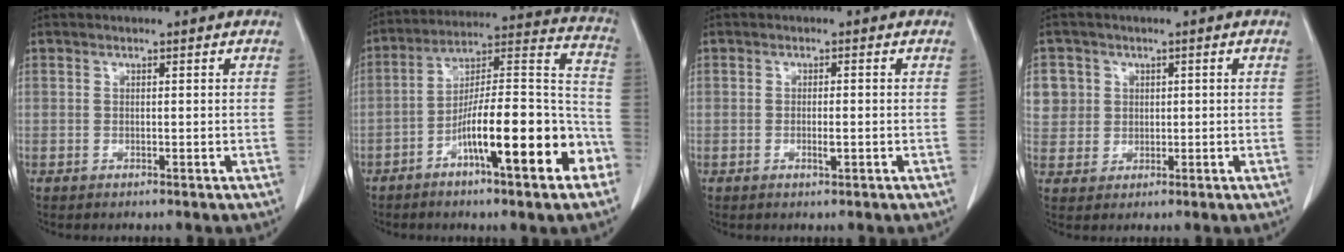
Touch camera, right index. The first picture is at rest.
{"total": 19.2, "force": [-8.5, 3.0, 17.0], "torque": [-0.246, 0.018, -0.131]}
{"total": 1.8, "force": [-0.5, 0.3, 1.7], "torque": [-0.032, -0.002, -0.009]}
{"total": 5.6, "force": [1.5, 5.3, 0.5], "torque": [-0.002, 0.015, 0.032]}